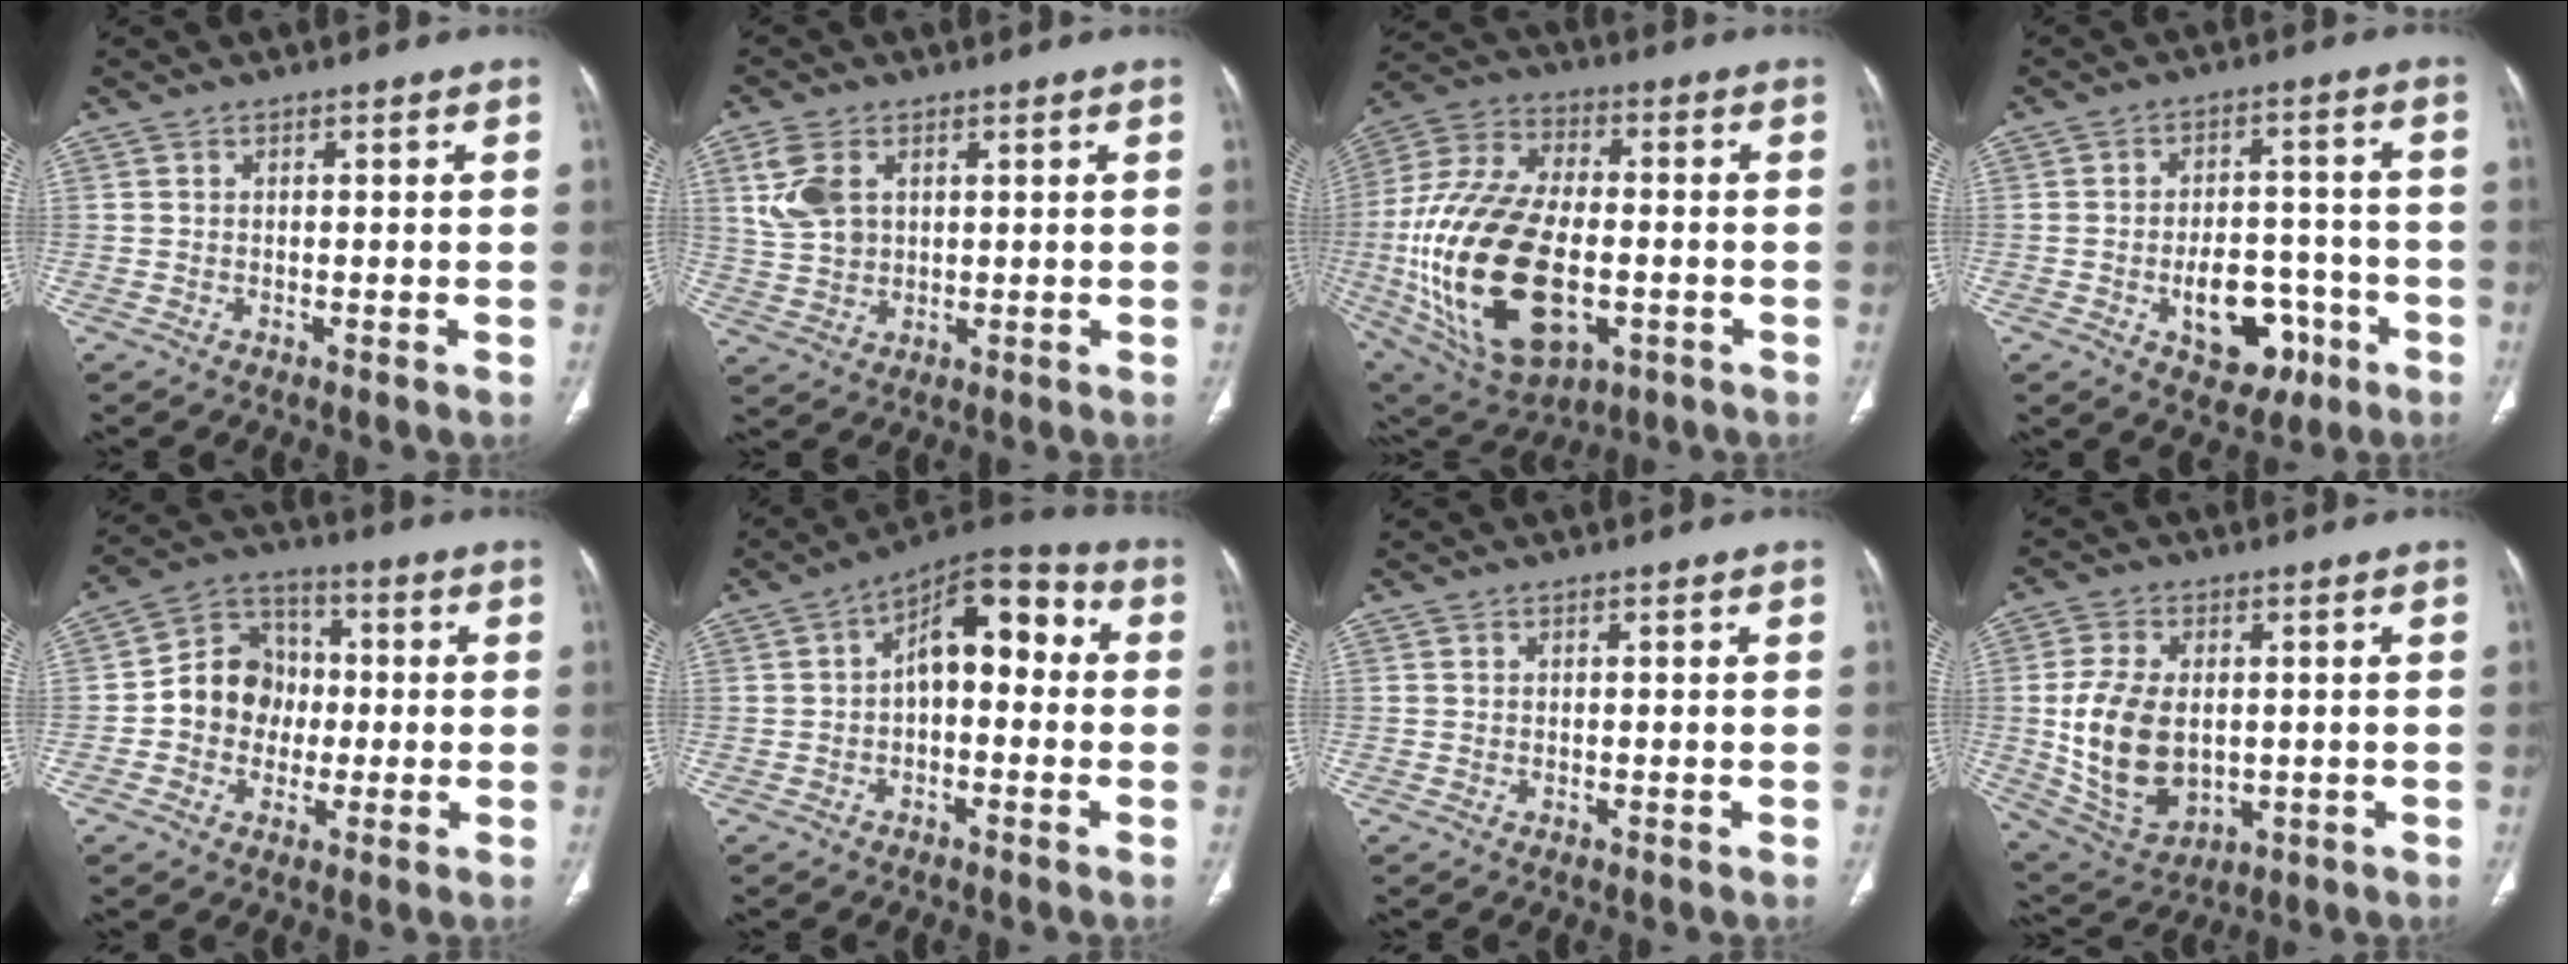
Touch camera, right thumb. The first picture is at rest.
{"total": 7.5, "force": [2.6, 5.0, 5.0], "torque": [-0.104, -0.003, 0.060]}
{"total": 27.9, "force": [-5.2, 15.5, 22.7], "torque": [-0.462, 0.002, -0.066]}
{"total": 11.0, "force": [-4.2, 7.1, 7.3], "torque": [-0.073, 0.036, -0.049]}
{"total": 10.7, "force": [-0.9, 9.5, 4.9], "torque": [-0.041, 0.031, -0.027]}
{"total": 11.9, "force": [0.8, 6.4, 10.1], "torque": [-0.116, 0.041, -0.002]}
{"total": 0.0}
{"total": 14.5, "force": [-0.1, 9.3, 11.1], "torque": [-0.206, -0.008, 0.022]}